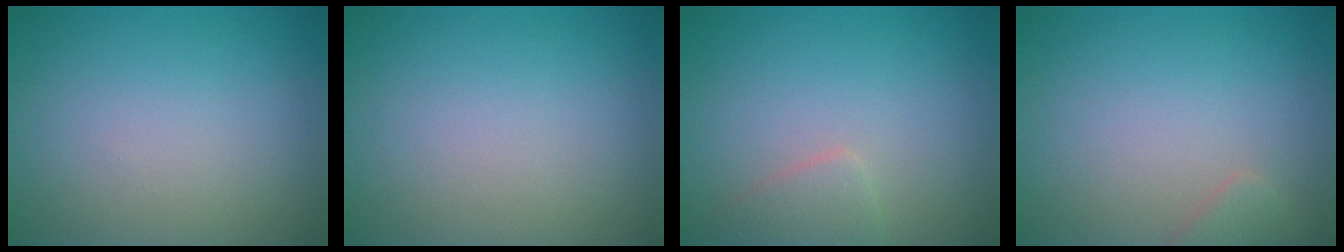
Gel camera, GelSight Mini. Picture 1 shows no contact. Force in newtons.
{"total": 0.0}
{"total": 1.6, "press": 1.6, "slide": 0.0}
{"total": 1.2, "press": 1.2, "slide": 0.0}